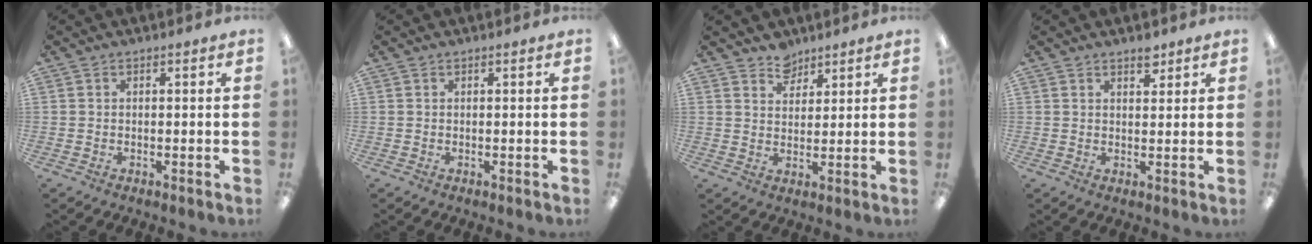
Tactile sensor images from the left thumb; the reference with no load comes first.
{"total": 0.0}
{"total": 5.0, "force": [4.3, 2.4, 0.2], "torque": [-0.003, -0.025, 0.080]}
{"total": 3.1, "force": [2.6, 1.2, 1.1], "torque": [0.007, -0.019, 0.040]}